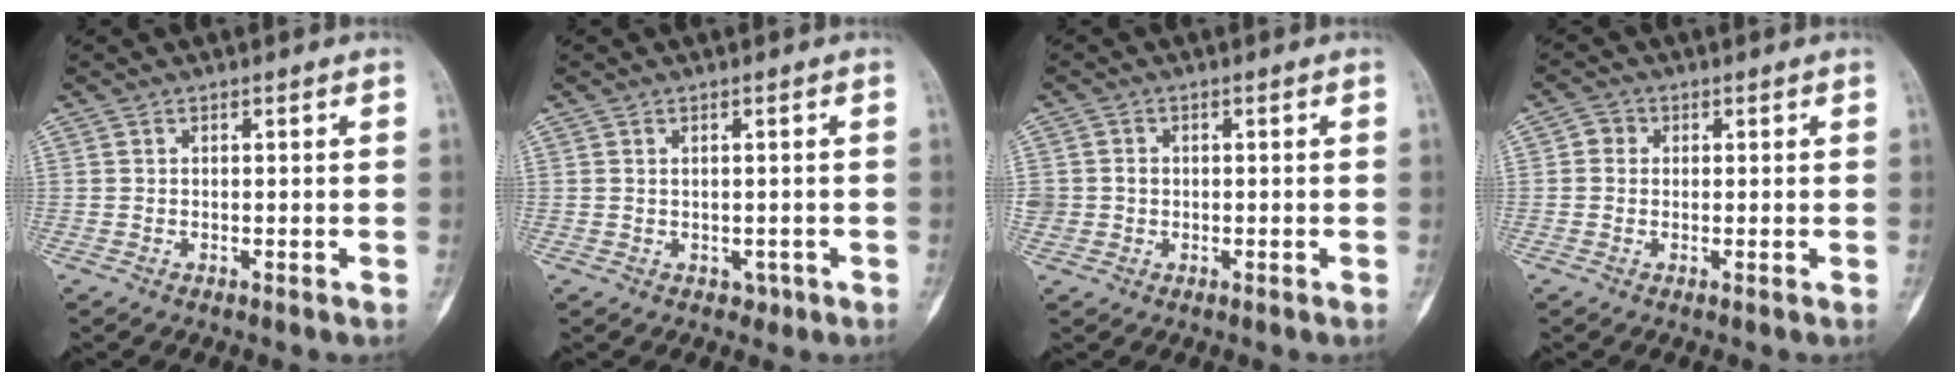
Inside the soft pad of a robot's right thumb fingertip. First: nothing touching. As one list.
[{"total": 0.0}, {"total": 3.2, "force": [-0.2, 3.0, 1.0], "torque": [-0.003, 0.008, -0.001]}, {"total": 2.5, "force": [0.2, 2.3, 0.8], "torque": [0.004, 0.005, -0.001]}]